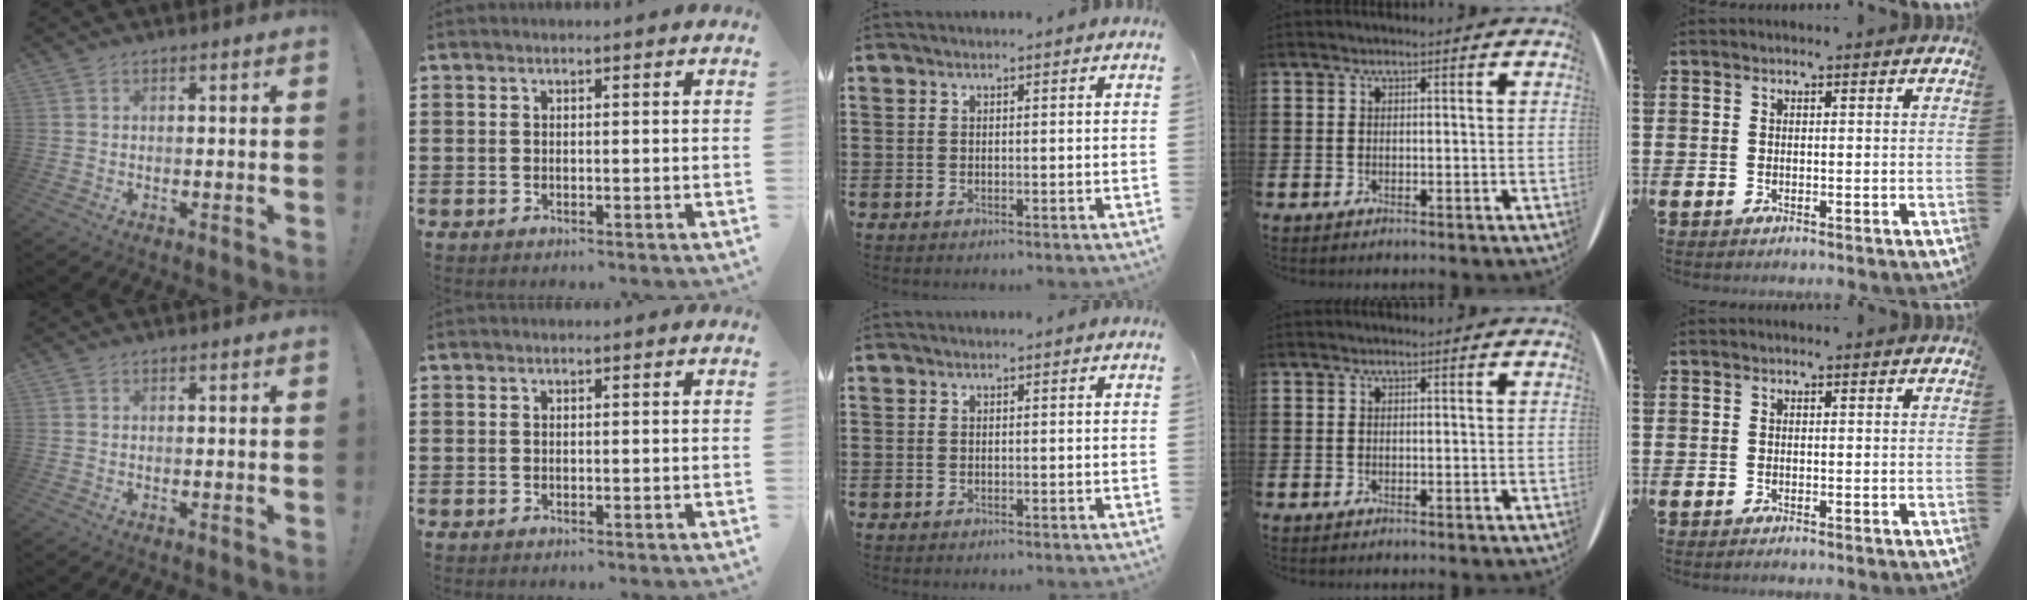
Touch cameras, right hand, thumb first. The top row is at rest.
{}